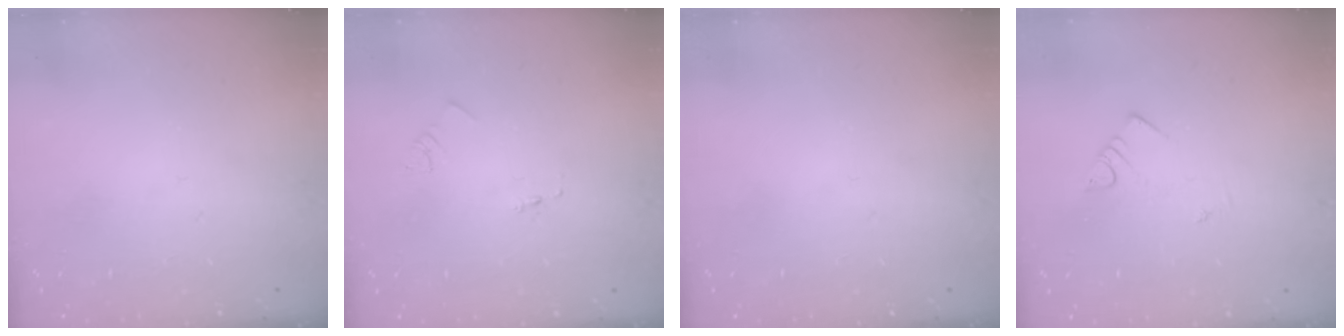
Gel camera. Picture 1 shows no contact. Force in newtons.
{"total": 1.6, "press": 1.6, "slide": 0.1}
{"total": 0.0}
{"total": 2.2, "press": 2.2, "slide": 0.3}